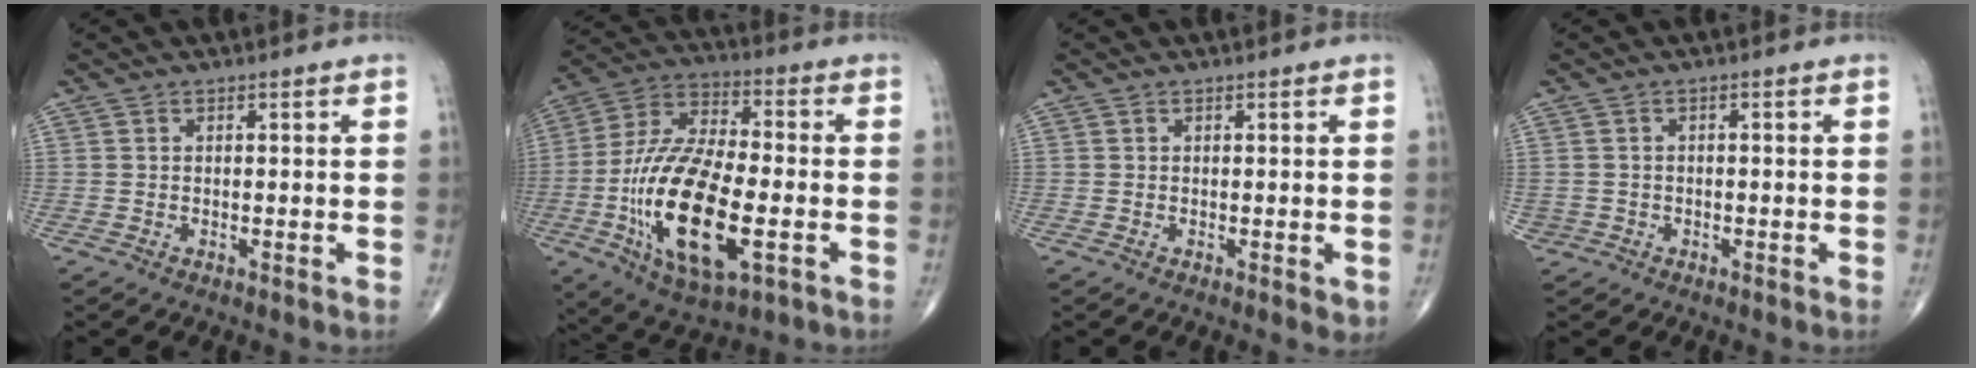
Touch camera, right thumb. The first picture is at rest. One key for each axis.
{"total": 23.0, "fx": -5.7, "fy": 9.9, "fz": 20.0, "tx": -0.393, "ty": 0.012, "tz": -0.091}
{"total": 1.6, "fx": -0.1, "fy": 0.8, "fz": 1.4, "tx": -0.013, "ty": -0.004, "tz": -0.001}
{"total": 1.6, "fx": -0.7, "fy": 1.5, "fz": -0.1, "tx": 0.009, "ty": 0.010, "tz": -0.013}